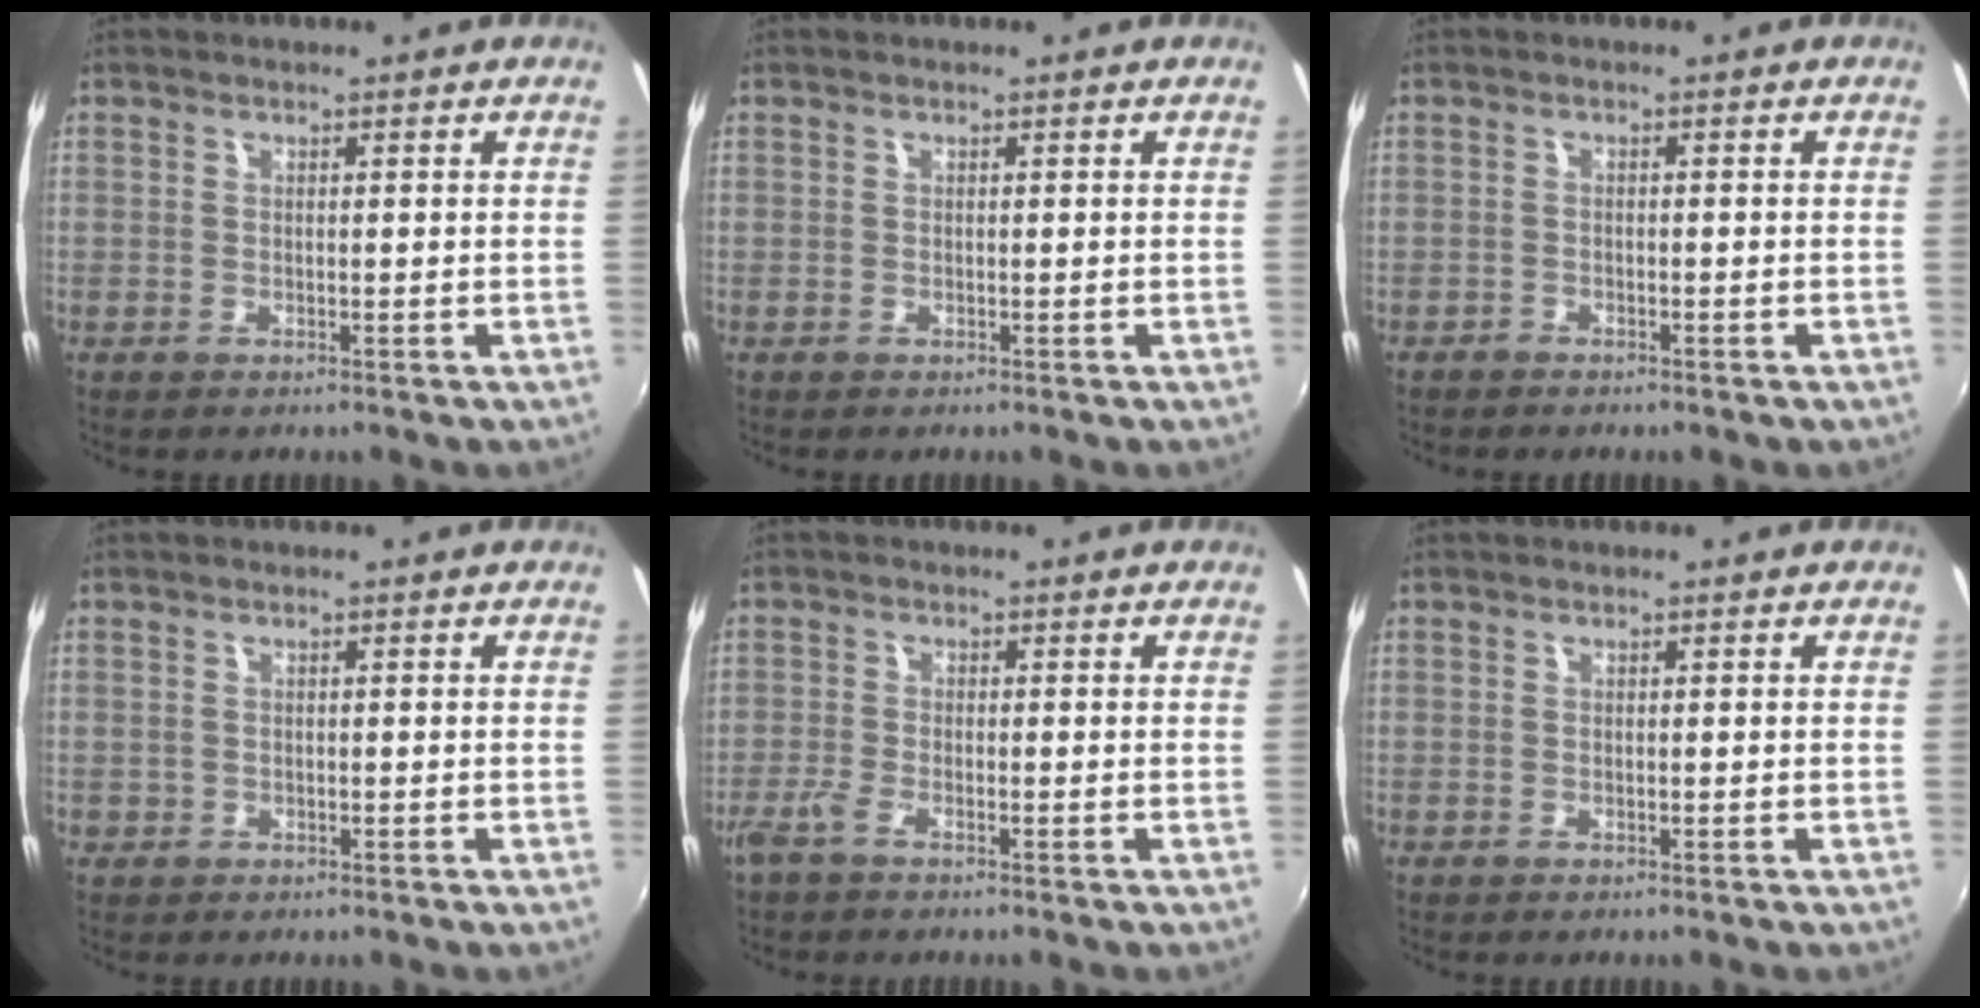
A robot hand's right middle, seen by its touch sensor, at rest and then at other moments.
{"total": 0.0}
{"total": 1.8, "force": [-1.6, 0.7, 0.5], "torque": [-0.017, -0.005, -0.026]}
{"total": 0.9, "force": [-0.2, 0.9, 0.2], "torque": [-0.003, -0.003, -0.003]}
{"total": 2.4, "force": [-1.9, 0.2, 1.6], "torque": [-0.042, -0.006, -0.042]}
{"total": 0.0}